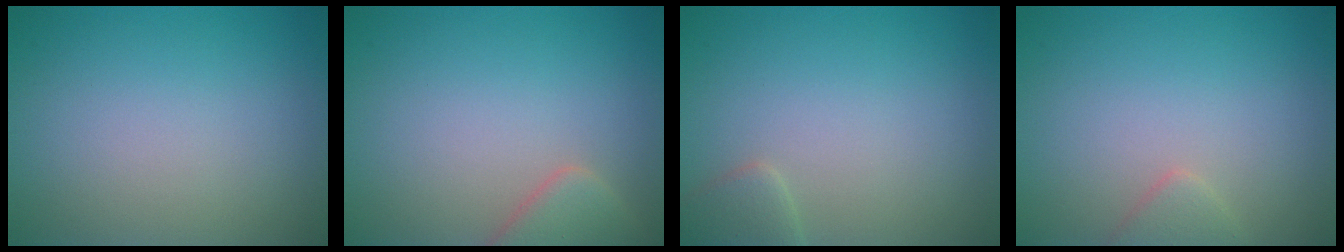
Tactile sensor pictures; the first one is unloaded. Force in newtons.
{"total": 3.0, "press": 3.0, "slide": 0.3}
{"total": 1.7, "press": 1.7, "slide": 0.1}
{"total": 1.3, "press": 1.3, "slide": 0.1}